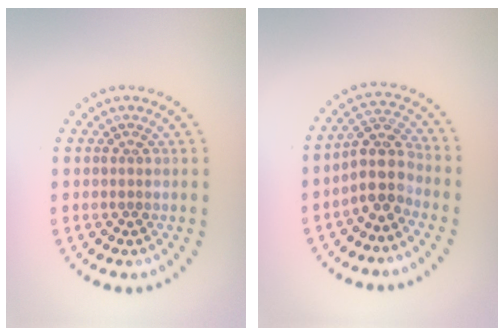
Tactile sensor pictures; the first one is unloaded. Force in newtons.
{"total": 3.7, "press": 3.0, "slide": 2.2}